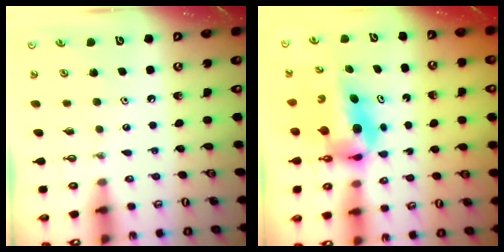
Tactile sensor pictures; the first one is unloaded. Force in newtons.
{"total": 7.4, "press": 6.9, "slide": 2.5}